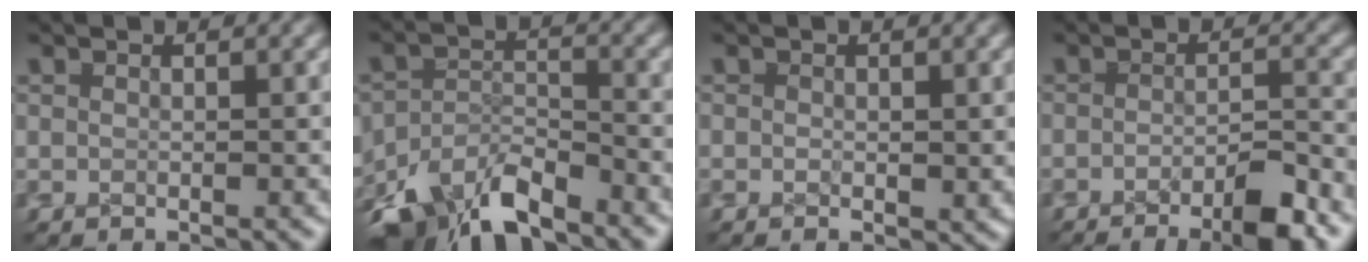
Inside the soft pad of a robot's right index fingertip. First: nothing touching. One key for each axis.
{"total": 8.4, "fx": -7.1, "fy": 3.5, "fz": 3.0, "tx": -0.037, "ty": -0.024, "tz": -0.115}
{"total": 0.7, "fx": -0.2, "fy": 0.4, "fz": 0.5, "tx": -0.008, "ty": -0.006, "tz": -0.003}
{"total": 5.8, "fx": -4.8, "fy": 2.4, "fz": 2.2, "tx": -0.008, "ty": 0.002, "tz": -0.087}